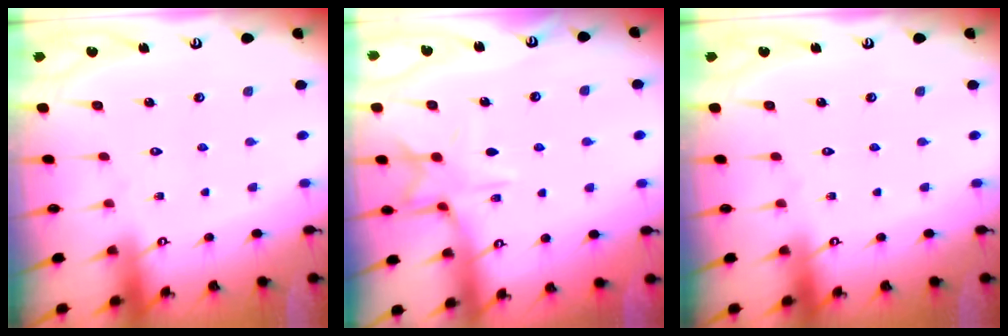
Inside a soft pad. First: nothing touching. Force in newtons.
{"total": 9.5, "press": 9.5, "slide": 0.6}
{"total": 0.0}